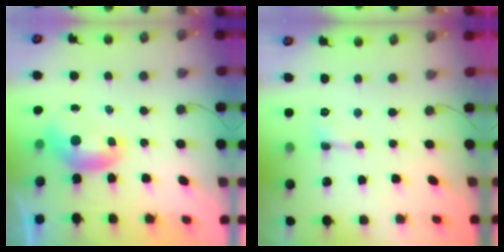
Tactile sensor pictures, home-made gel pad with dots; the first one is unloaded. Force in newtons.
{"total": 0.0}